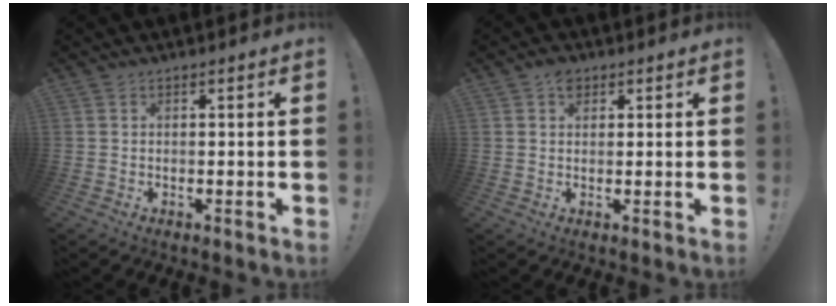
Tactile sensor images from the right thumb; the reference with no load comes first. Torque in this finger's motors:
{"motor_torque": [0.30, 0.44, 0.39, 0.18, 0.01]}